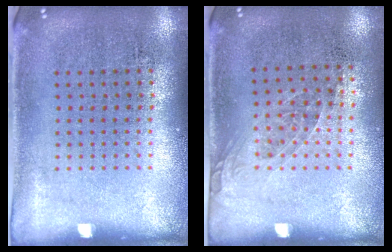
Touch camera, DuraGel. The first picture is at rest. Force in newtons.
{"total": 1.0, "press": 0.7, "slide": 0.7}